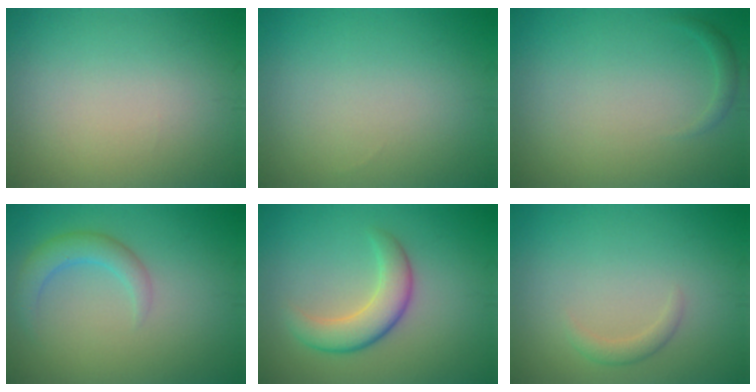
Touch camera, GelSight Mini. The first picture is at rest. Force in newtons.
{"total": 0.0}
{"total": 0.8, "press": 0.8, "slide": 0.1}
{"total": 2.7, "press": 2.7, "slide": 0.2}
{"total": 4.4, "press": 4.3, "slide": 0.3}
{"total": 1.3, "press": 1.3, "slide": 0.1}